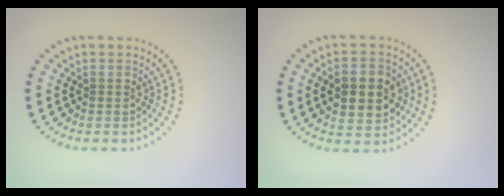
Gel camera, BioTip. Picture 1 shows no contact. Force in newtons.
{"total": 5.5, "press": 5.4, "slide": 0.3}